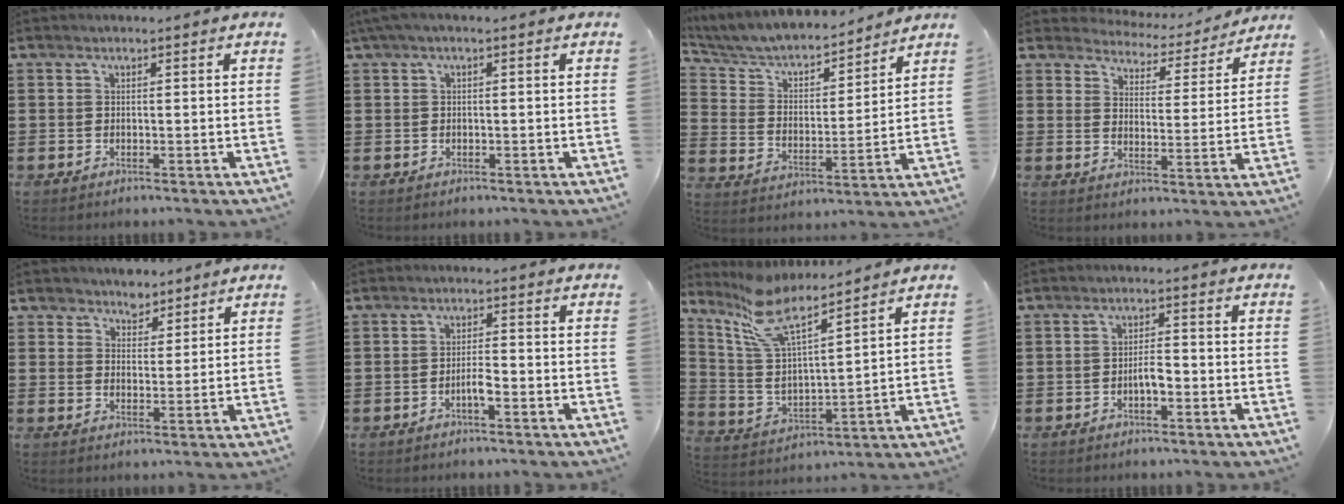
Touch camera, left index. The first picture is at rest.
{"total": 1.2, "force": [-0.5, 0.2, 1.1], "torque": [-0.015, -0.004, -0.009]}
{"total": 5.3, "force": [5.0, 1.2, 1.3], "torque": [-0.052, -0.037, 0.078]}
{"total": 3.6, "force": [3.5, 0.6, -0.3], "torque": [-0.021, -0.028, 0.056]}
{"total": 3.6, "force": [3.1, 1.9, -0.2], "torque": [-0.013, 0.001, 0.057]}
{"total": 2.6, "force": [-1.4, 0.5, 2.2], "torque": [-0.042, 0.006, -0.026]}
{"total": 8.6, "force": [7.1, 1.4, 4.7], "torque": [-0.126, -0.039, 0.122]}
{"total": 2.7, "force": [-1.1, 0.9, 2.3], "torque": [-0.044, 0.008, -0.023]}